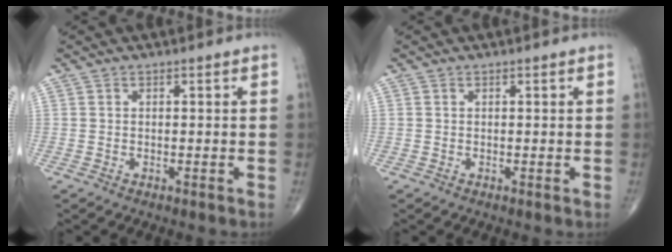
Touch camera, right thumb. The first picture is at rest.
{"total": 0.0}